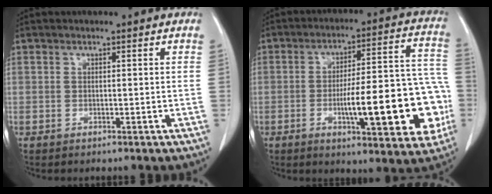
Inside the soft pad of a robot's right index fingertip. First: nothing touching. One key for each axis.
{"total": 19.2, "fx": -4.7, "fy": 4.3, "fz": 18.2, "tx": -0.201, "ty": 0.033, "tz": -0.054}